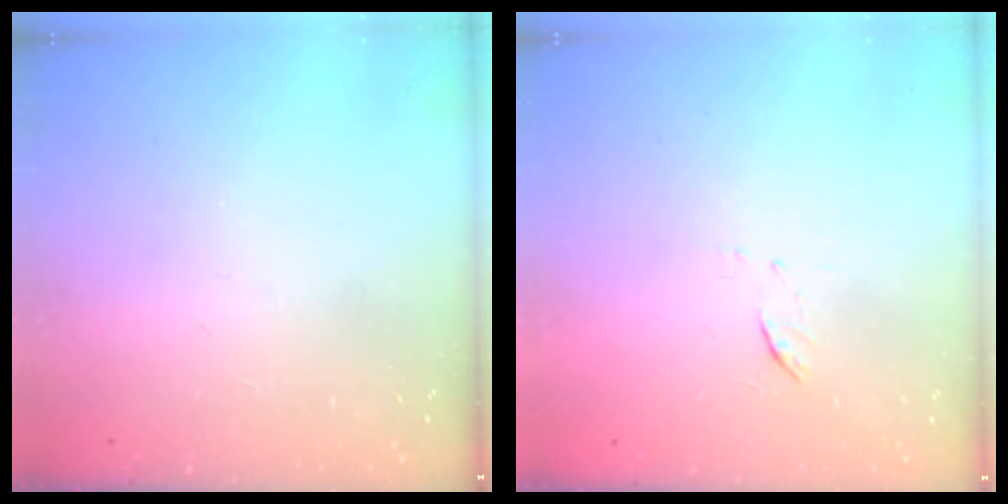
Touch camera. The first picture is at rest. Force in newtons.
{"total": 5.2, "press": 5.1, "slide": 0.7}